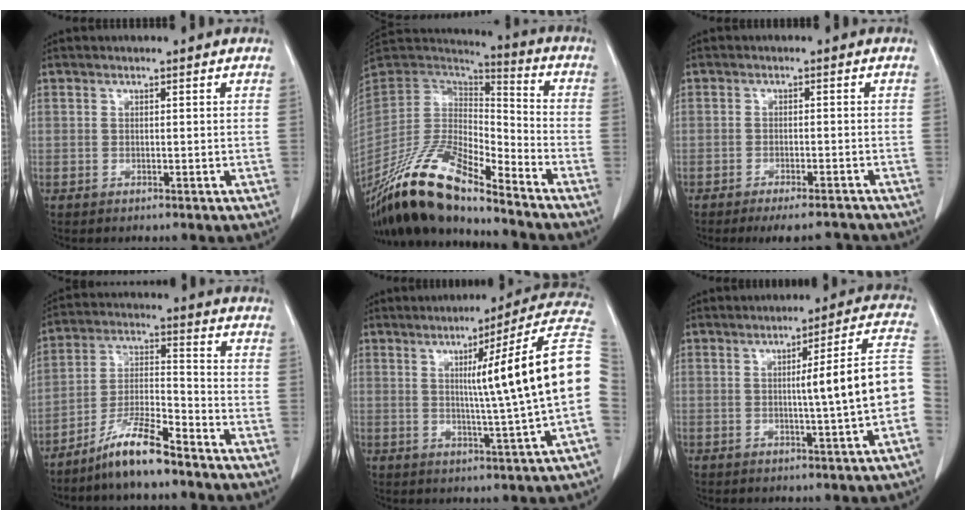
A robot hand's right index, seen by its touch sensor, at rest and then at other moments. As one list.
[{"total": 19.1, "force": [-15.4, 4.1, 10.6], "torque": [-0.213, -0.003, -0.292]}, {"total": 6.8, "force": [-6.2, 1.3, 2.3], "torque": [-0.024, 0.000, -0.084]}, {"total": 9.8, "force": [-7.6, 1.1, 6.0], "torque": [-0.122, -0.007, -0.147]}, {"total": 16.9, "force": [1.7, -2.2, 16.6], "torque": [-0.211, 0.015, 0.013]}, {"total": 11.5, "force": [-1.1, -0.7, 11.4], "torque": [-0.141, 0.019, -0.020]}]